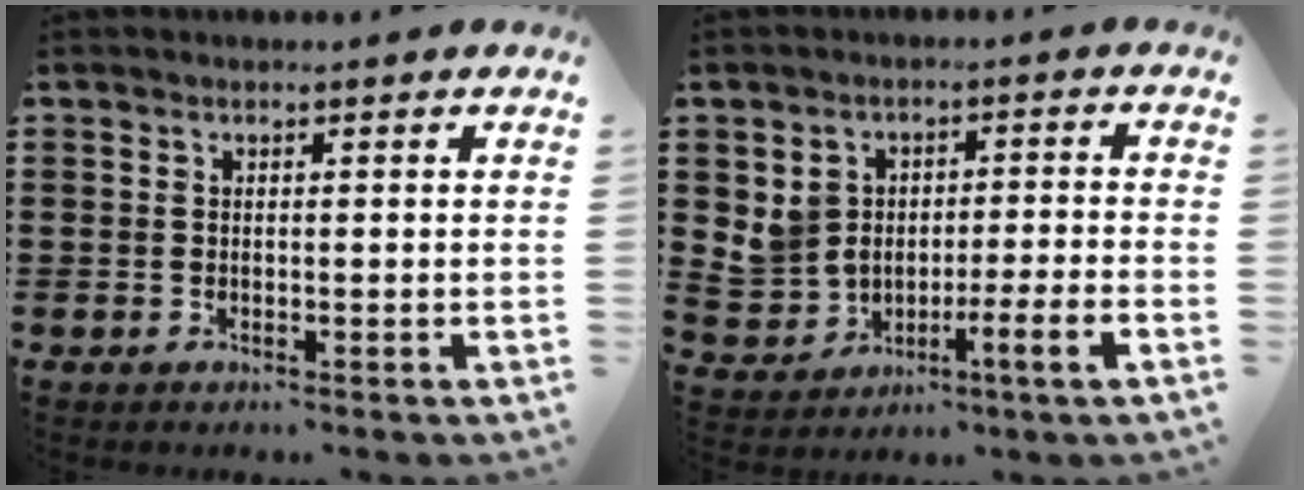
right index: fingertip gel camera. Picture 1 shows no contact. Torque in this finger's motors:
{"motor_torque": [0.83, -0.36, 0.60, 0.15]}